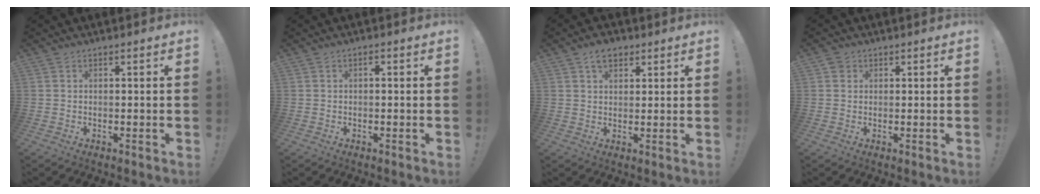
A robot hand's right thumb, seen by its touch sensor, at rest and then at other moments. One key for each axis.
{"total": 0.7, "fx": -0.5, "fy": 0.2, "fz": 0.4, "tx": -0.015, "ty": 0.007, "tz": -0.010}
{"total": 5.2, "fx": 3.1, "fy": 3.3, "fz": 2.7, "tx": -0.042, "ty": -0.005, "tz": 0.055}
{"total": 1.8, "fx": 1.0, "fy": 1.5, "fz": 0.4, "tx": -0.005, "ty": -0.002, "tz": 0.018}